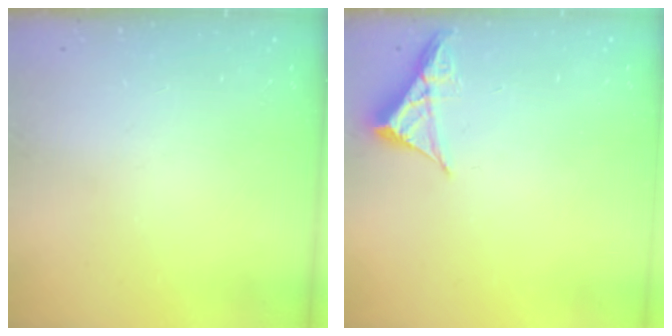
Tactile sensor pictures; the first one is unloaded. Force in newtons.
{"total": 4.8, "press": 4.8, "slide": 0.7}